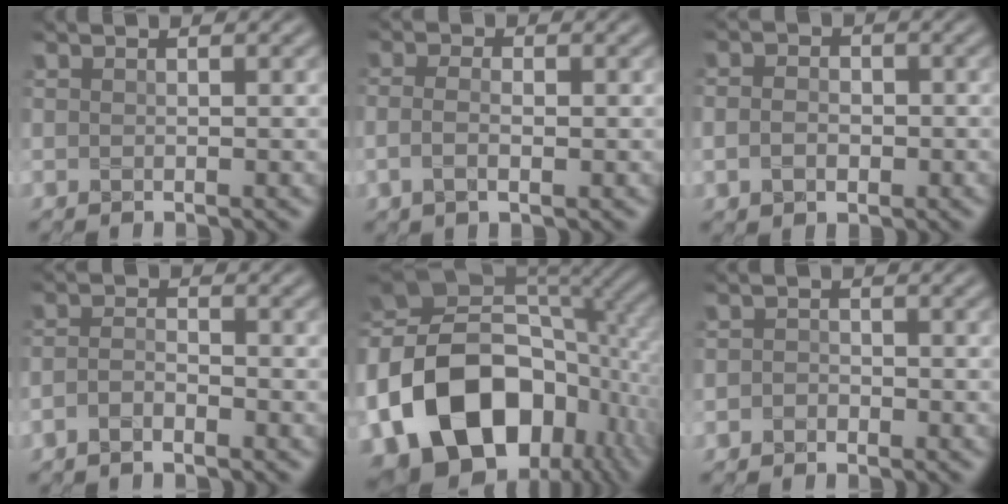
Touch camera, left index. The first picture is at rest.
{"total": 2.1, "force": [-0.4, 0.9, 1.9], "torque": [-0.039, -0.005, -0.013]}
{"total": 2.3, "force": [-0.5, 1.7, 1.5], "torque": [-0.026, -0.001, -0.016]}
{"total": 1.7, "force": [-1.1, 0.6, 1.2], "torque": [-0.027, 0.001, -0.026]}
{"total": 19.6, "force": [-6.0, 13.4, 13.1], "torque": [-0.252, -0.019, -0.099]}
{"total": 1.0, "force": [-0.6, 0.7, 0.2], "torque": [-0.003, 0.001, -0.013]}